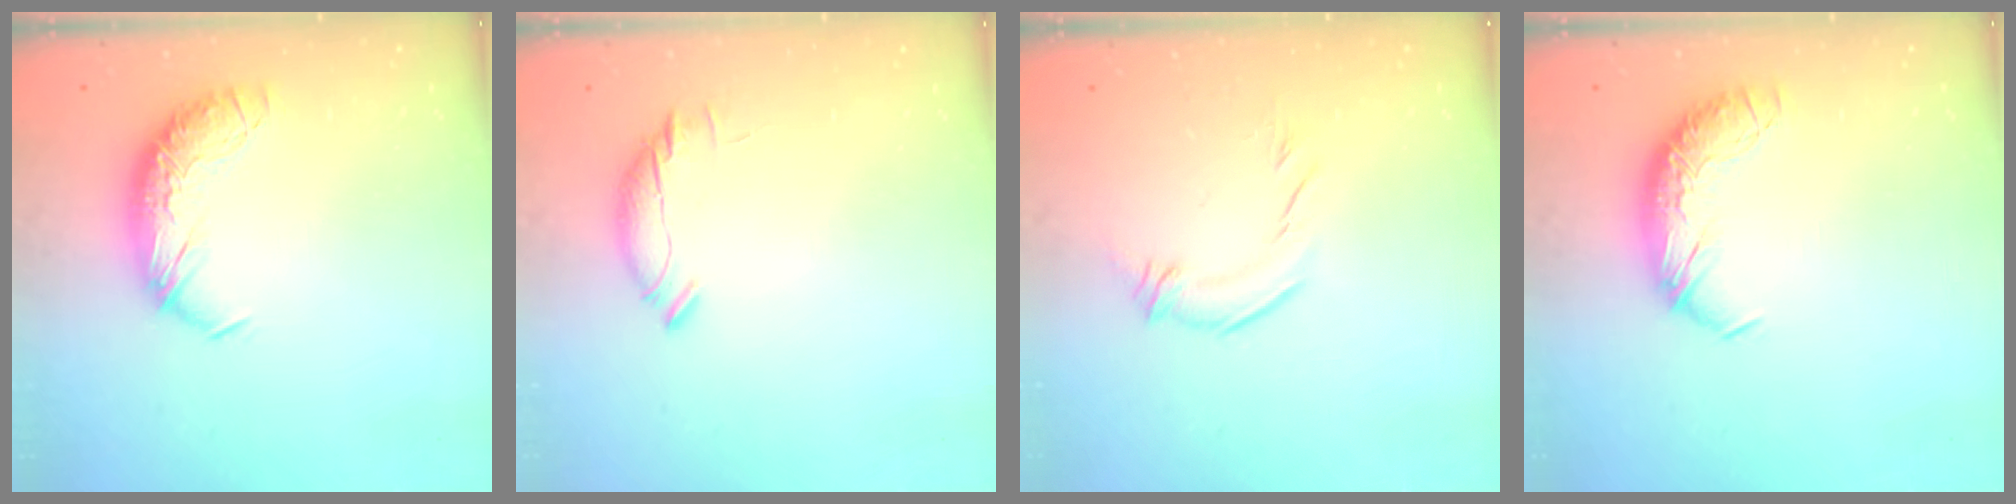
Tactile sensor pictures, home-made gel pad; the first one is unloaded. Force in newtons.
{"total": 5.6, "press": 5.6, "slide": 0.6}
{"total": 2.4, "press": 2.2, "slide": 1.1}
{"total": 0.0}